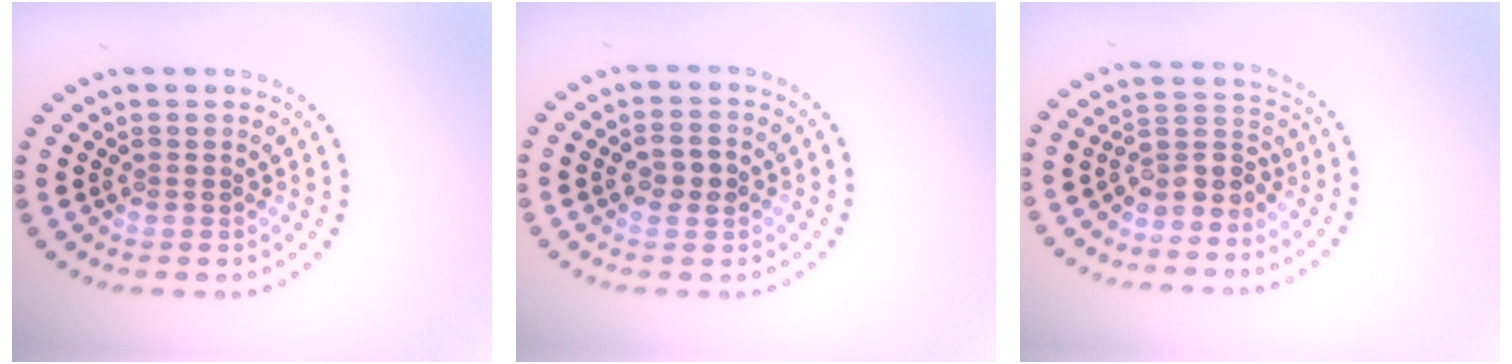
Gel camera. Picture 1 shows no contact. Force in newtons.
{"total": 2.3, "press": 2.3, "slide": 0.2}
{"total": 3.1, "press": 2.5, "slide": 1.8}